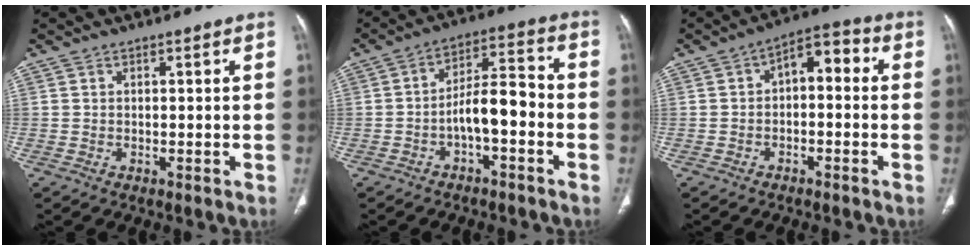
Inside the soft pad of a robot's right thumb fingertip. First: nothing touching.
{"total": 8.9, "force": [-2.8, 3.6, 7.7], "torque": [-0.120, 0.047, -0.051]}
{"total": 6.8, "force": [-0.1, 3.9, 5.5], "torque": [-0.056, 0.038, -0.015]}